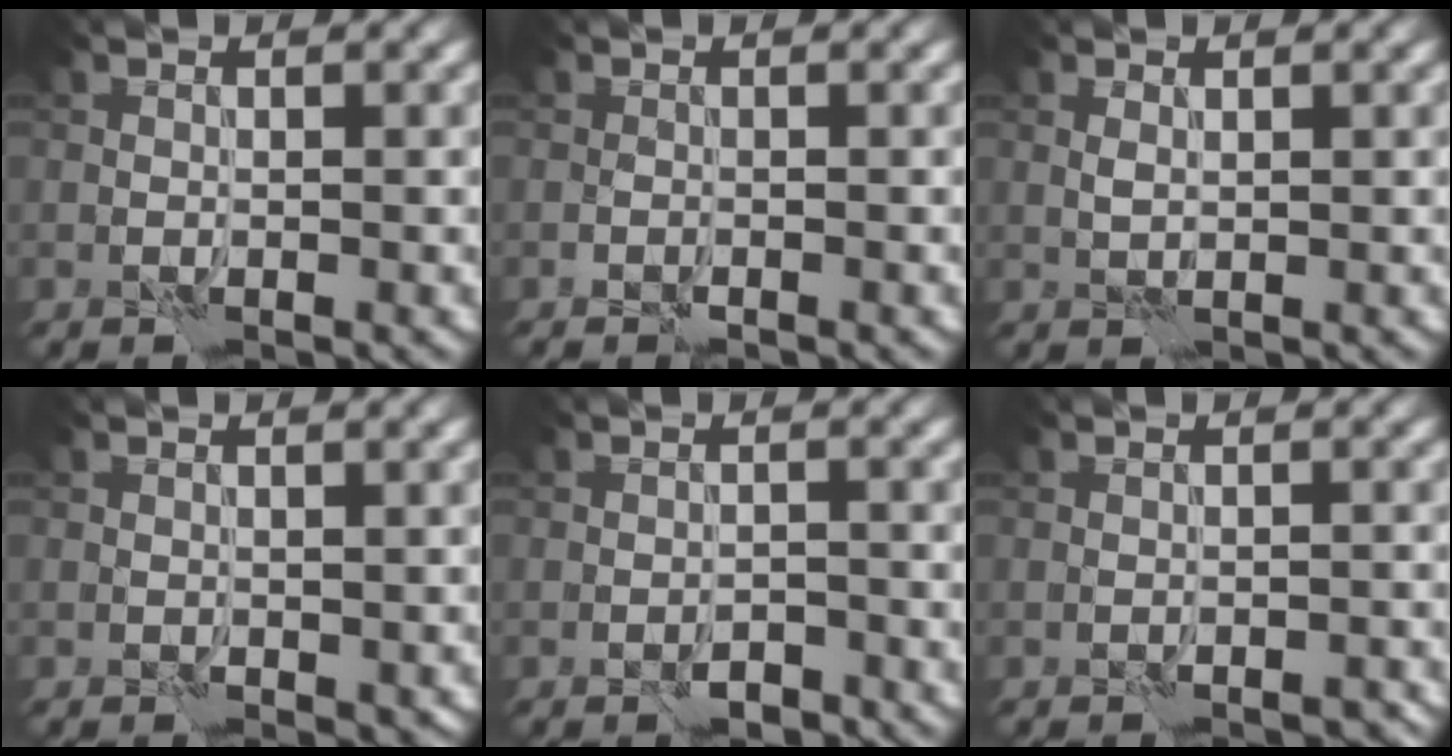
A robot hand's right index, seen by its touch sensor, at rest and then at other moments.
{"total": 0.6, "force": [-0.5, 0.1, 0.3], "torque": [-0.010, -0.001, -0.012]}
{"total": 0.7, "force": [0.6, 0.2, 0.3], "torque": [-0.011, -0.001, 0.012]}
{"total": 0.8, "force": [0.2, 0.7, 0.3], "torque": [-0.005, -0.005, 0.005]}
{"total": 1.7, "force": [-1.2, 0.8, 0.9], "torque": [-0.009, 0.002, -0.020]}
{"total": 1.4, "force": [-1.1, 0.7, 0.7], "torque": [-0.013, 0.004, -0.013]}